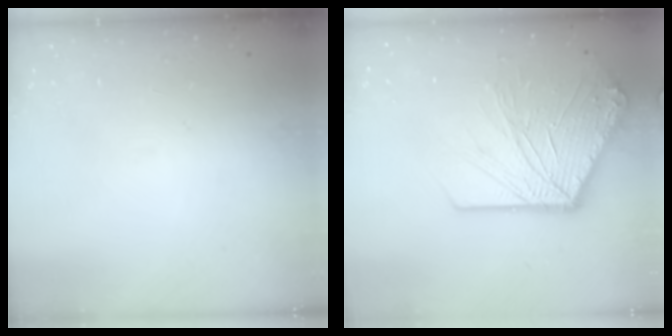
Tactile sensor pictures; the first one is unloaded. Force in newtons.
{"total": 16.8, "press": 16.7, "slide": 2.2}